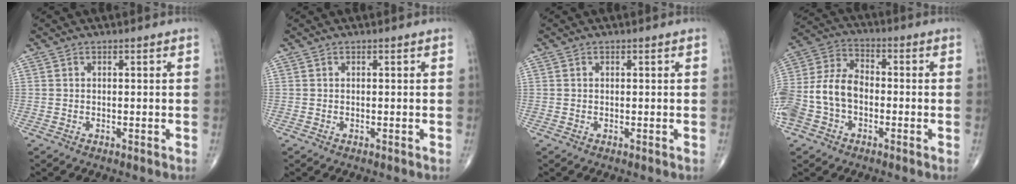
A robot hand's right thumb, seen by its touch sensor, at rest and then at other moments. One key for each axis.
{"total": 0.0}
{"total": 0.0}
{"total": 13.8, "fx": -3.2, "fy": 9.5, "fz": 9.5, "tx": -0.196, "ty": 0.039, "tz": -0.067}